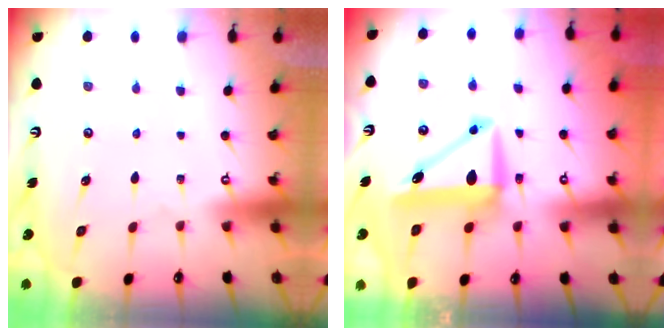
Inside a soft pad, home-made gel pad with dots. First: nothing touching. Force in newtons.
{"total": 9.6, "press": 9.4, "slide": 2.1}